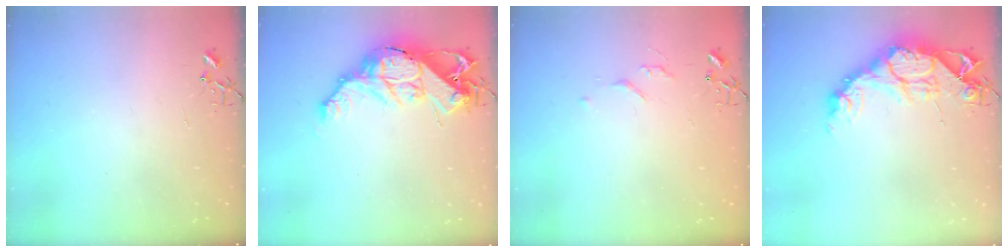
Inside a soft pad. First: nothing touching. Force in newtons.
{"total": 16.4, "press": 16.4, "slide": 1.3}
{"total": 4.8, "press": 4.8, "slide": 0.7}
{"total": 14.7, "press": 14.7, "slide": 1.2}